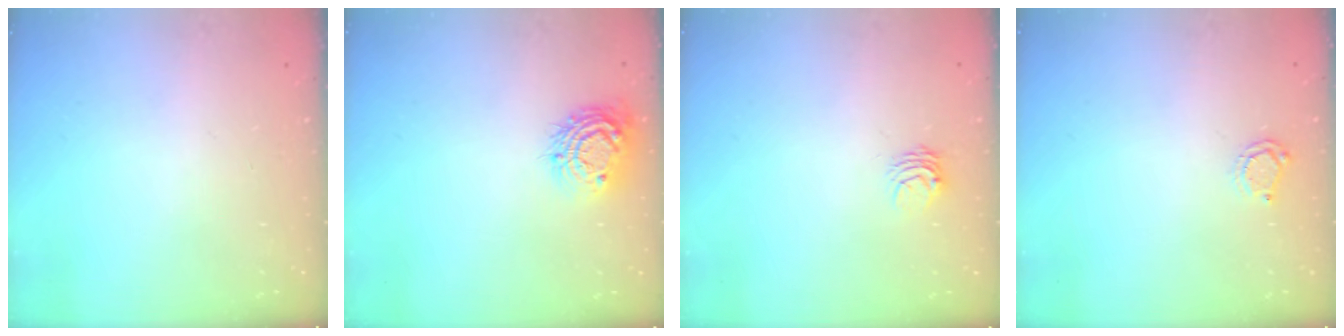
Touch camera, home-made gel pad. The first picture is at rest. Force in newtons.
{"total": 10.6, "press": 10.6, "slide": 0.7}
{"total": 4.1, "press": 4.0, "slide": 0.3}
{"total": 4.6, "press": 4.6, "slide": 0.5}